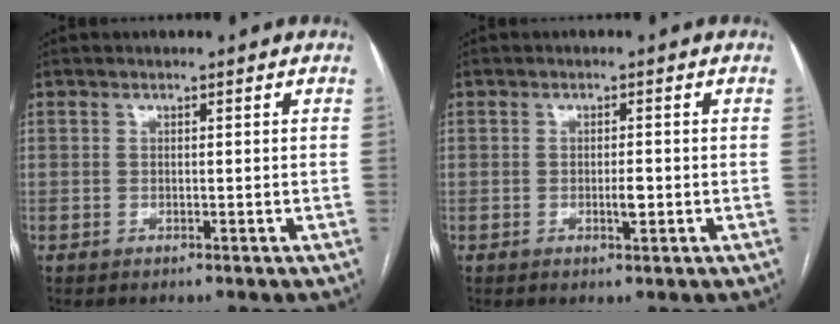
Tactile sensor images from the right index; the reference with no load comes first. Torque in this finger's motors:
{"motor_torque": [0.34, 0.28, 0.30, 0.06]}